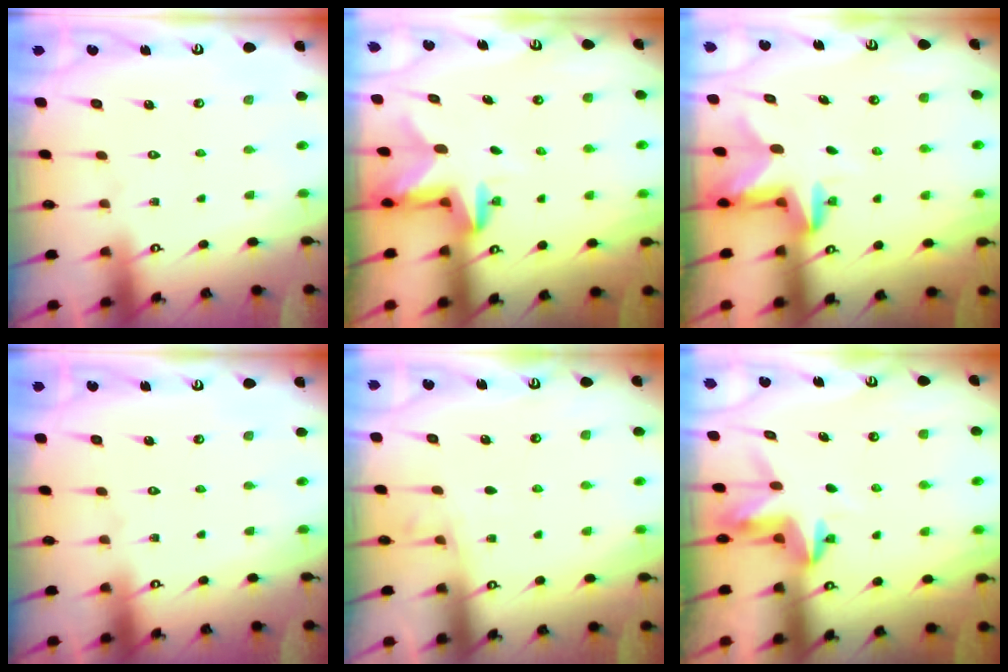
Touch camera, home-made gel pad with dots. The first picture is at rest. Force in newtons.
{"total": 2.5, "press": 2.5, "slide": 0.5}
{"total": 2.5, "press": 2.5, "slide": 0.5}
{"total": 0.0}
{"total": 2.6, "press": 2.5, "slide": 0.4}
{"total": 3.9, "press": 3.8, "slide": 0.3}